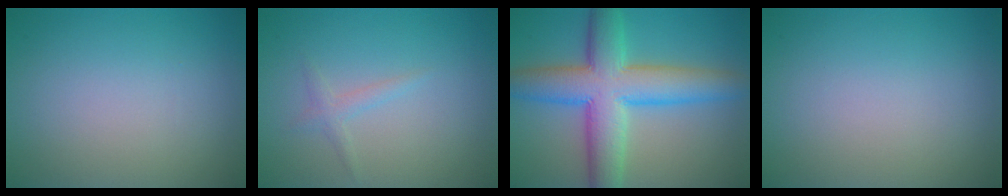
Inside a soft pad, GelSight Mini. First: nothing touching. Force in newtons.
{"total": 1.1, "press": 1.1, "slide": 0.1}
{"total": 9.4, "press": 9.4, "slide": 0.2}
{"total": 0.0}